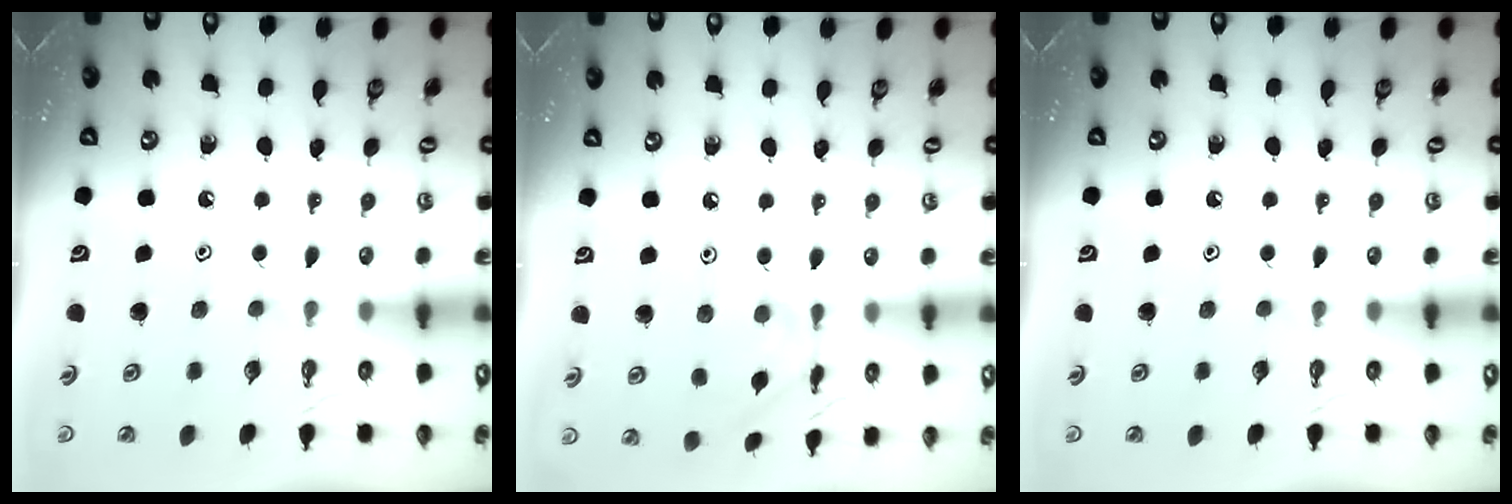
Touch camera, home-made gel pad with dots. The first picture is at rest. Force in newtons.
{"total": 3.6, "press": 3.6, "slide": 0.4}
{"total": 0.0}